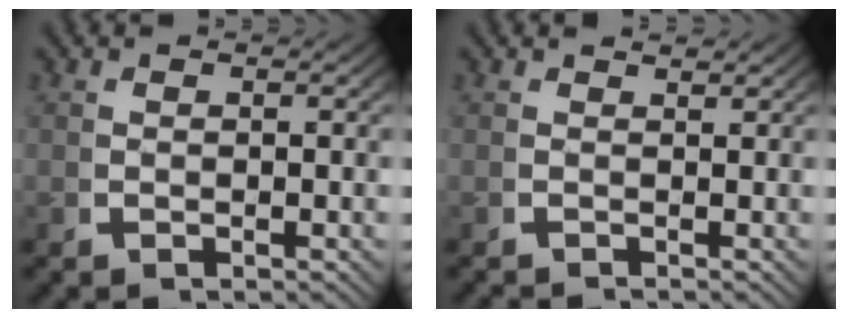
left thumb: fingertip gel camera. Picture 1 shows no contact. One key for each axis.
{"total": 0.0}